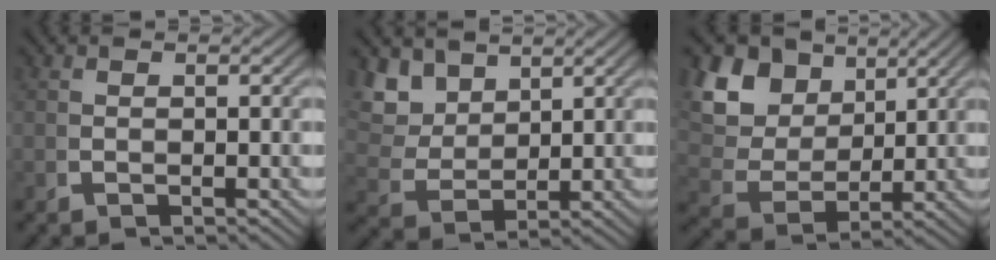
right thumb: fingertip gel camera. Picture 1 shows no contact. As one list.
[{"total": 6.4, "force": [2.3, 4.7, 3.8], "torque": [-0.100, -0.017, 0.054]}, {"total": 11.2, "force": [3.1, 8.5, 6.7], "torque": [-0.156, -0.012, 0.053]}]